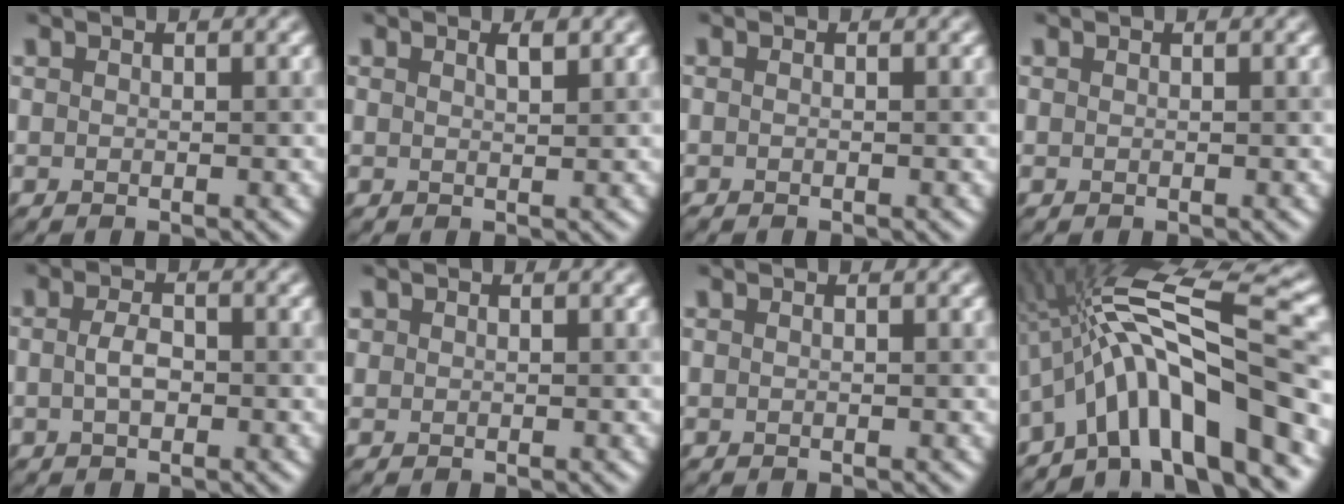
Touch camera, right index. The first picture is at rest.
{"total": 0.9, "force": [0.6, 0.1, 0.7], "torque": [-0.012, -0.001, 0.011]}
{"total": 0.5, "force": [-0.3, 0.1, 0.4], "torque": [-0.005, -0.009, -0.007]}
{"total": 0.0}
{"total": 1.9, "force": [-0.3, 0.8, 1.7], "torque": [-0.036, 0.003, -0.009]}
{"total": 0.0}
{"total": 0.0}
{"total": 13.9, "force": [-3.4, 3.2, 13.1], "torque": [-0.202, 0.027, -0.057]}